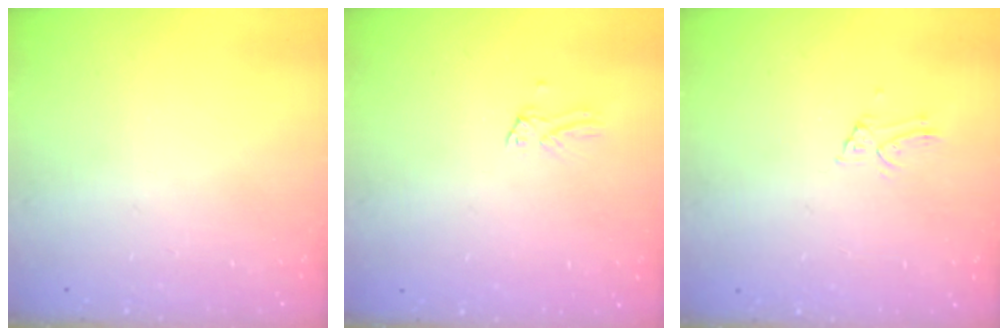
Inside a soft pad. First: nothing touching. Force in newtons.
{"total": 0.0}
{"total": 1.6, "press": 1.5, "slide": 0.1}